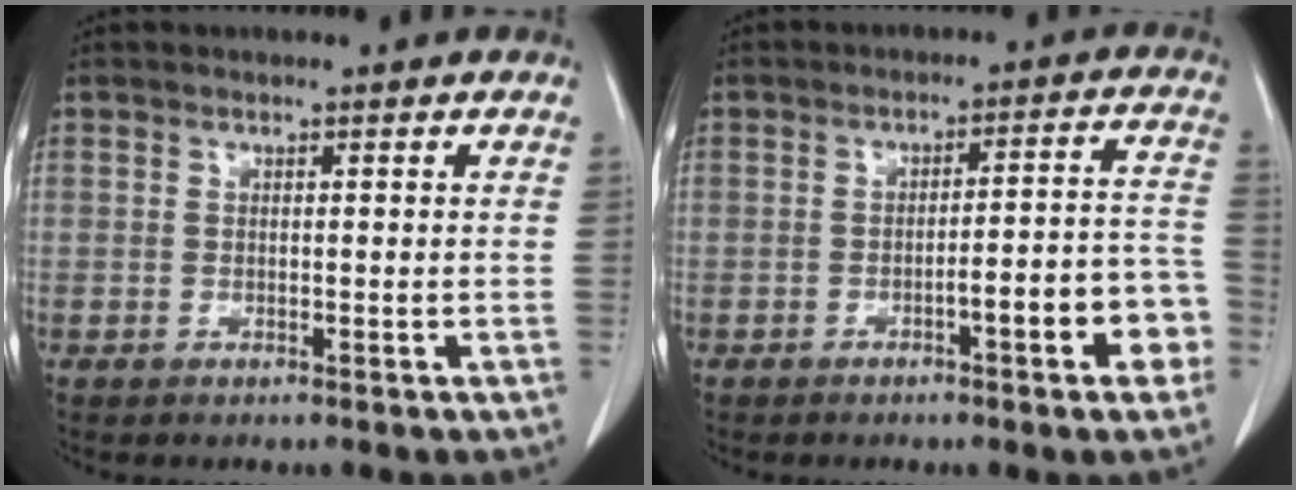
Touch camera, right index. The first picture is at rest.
{"total": 8.7, "force": [-3.7, 1.2, 7.8], "torque": [-0.088, 0.029, -0.046]}